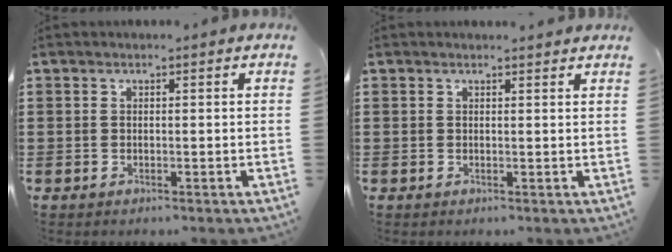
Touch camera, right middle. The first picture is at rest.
{"total": 0.8, "force": [0.8, 0.0, 0.2], "torque": [0.003, -0.004, 0.013]}